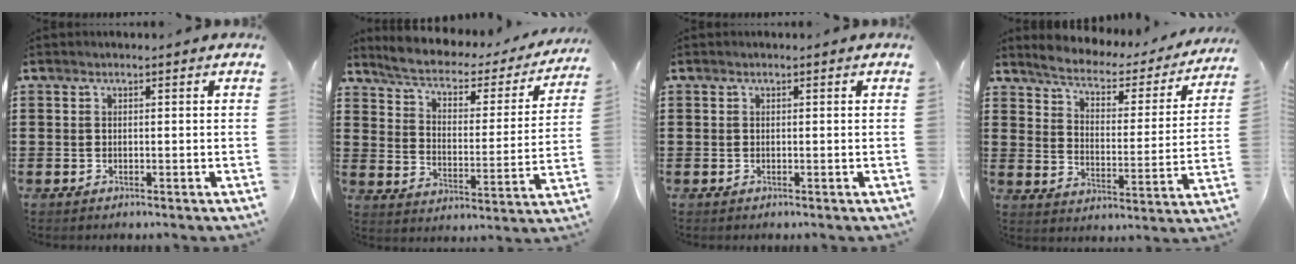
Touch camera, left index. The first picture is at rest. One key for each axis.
{"total": 4.4, "fx": 3.6, "fy": 1.5, "fz": 2.1, "tx": -0.060, "ty": -0.026, "tz": 0.053}
{"total": 0.0}
{"total": 3.5, "fx": 3.0, "fy": 1.4, "fz": 1.1, "tx": -0.043, "ty": -0.023, "tz": 0.042}